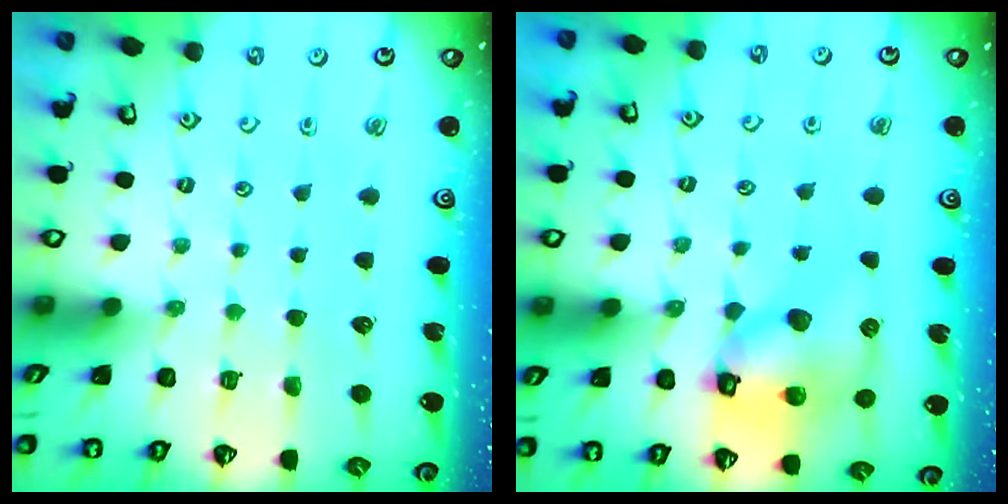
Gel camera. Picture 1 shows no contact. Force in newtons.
{"total": 12.0, "press": 11.9, "slide": 1.8}